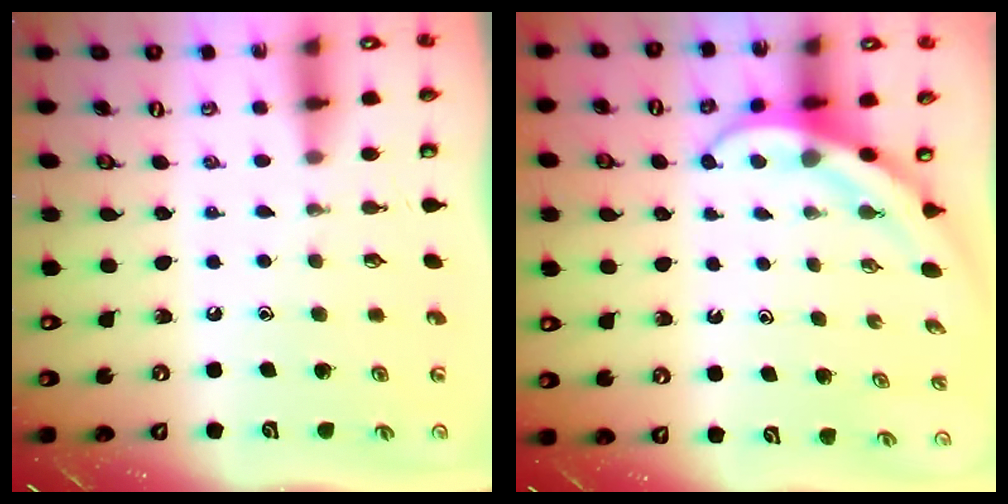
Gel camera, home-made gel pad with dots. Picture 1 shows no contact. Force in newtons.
{"total": 4.0, "press": 4.0, "slide": 0.4}